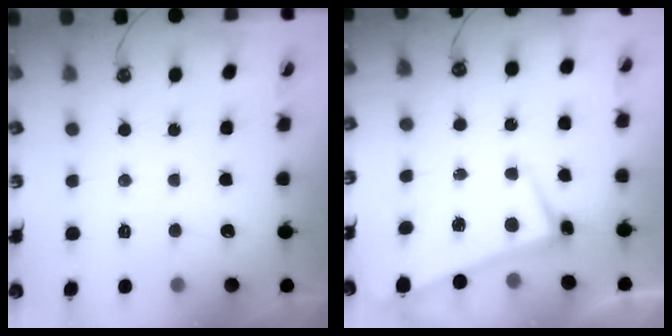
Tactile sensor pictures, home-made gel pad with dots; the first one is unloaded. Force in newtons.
{"total": 1.0, "press": 0.8, "slide": 0.5}